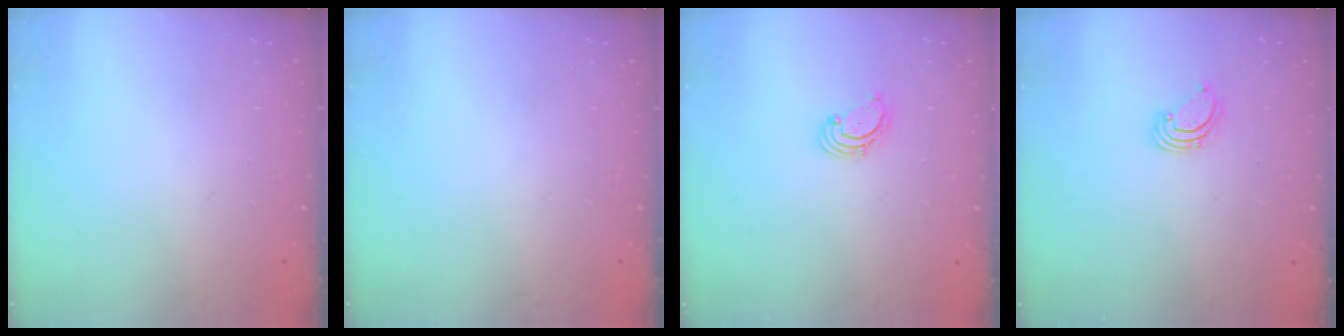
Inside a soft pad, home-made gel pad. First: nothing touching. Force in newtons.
{"total": 0.0}
{"total": 1.6, "press": 1.6, "slide": 0.2}
{"total": 1.4, "press": 1.4, "slide": 0.1}